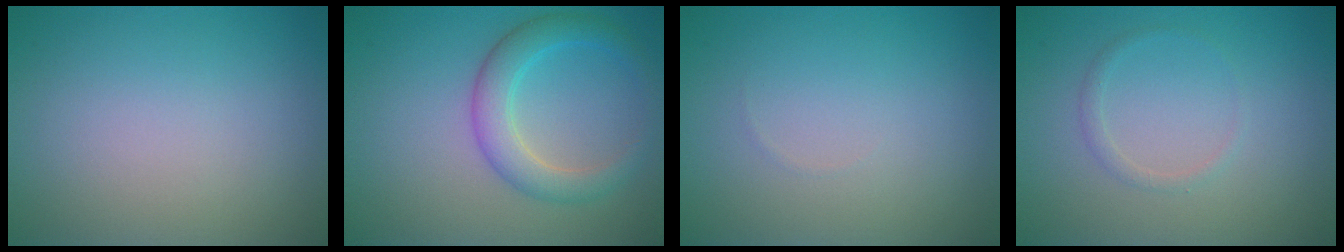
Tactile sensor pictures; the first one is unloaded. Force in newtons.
{"total": 3.8, "press": 3.8, "slide": 0.0}
{"total": 0.0}
{"total": 0.9, "press": 0.9, "slide": 0.0}